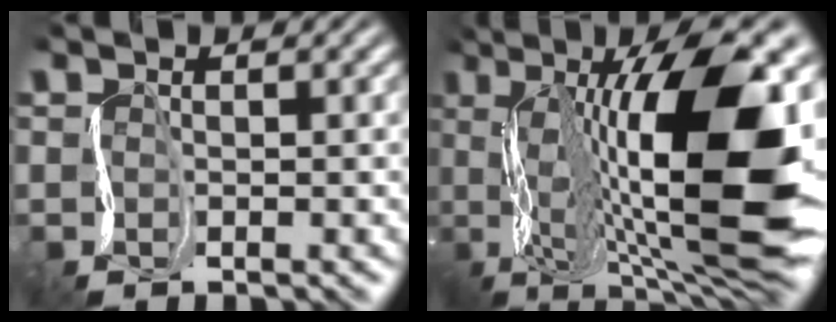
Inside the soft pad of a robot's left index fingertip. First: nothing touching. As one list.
[{"total": 14.0, "force": [2.1, 4.4, 13.1], "torque": [-0.217, 0.017, 0.036]}]